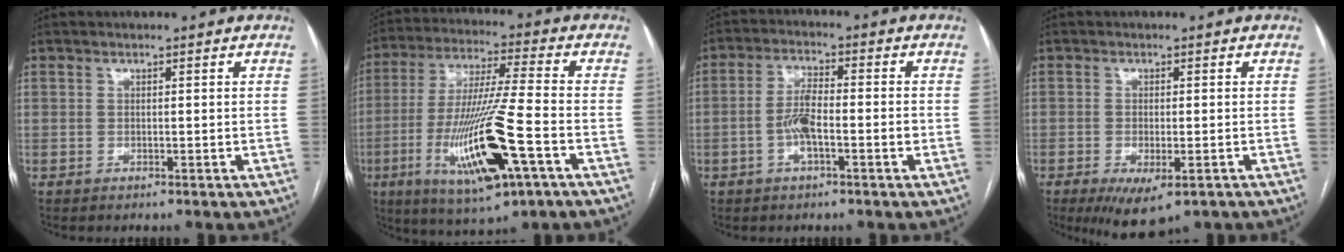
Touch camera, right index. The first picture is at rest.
{"total": 18.0, "force": [-6.2, 1.5, 16.9], "torque": [-0.349, -0.028, -0.106]}
{"total": 5.7, "force": [-1.6, 1.5, 5.3], "torque": [-0.111, 0.011, -0.031]}
{"total": 6.8, "force": [-3.9, 2.5, 5.1], "torque": [-0.075, -0.015, -0.055]}